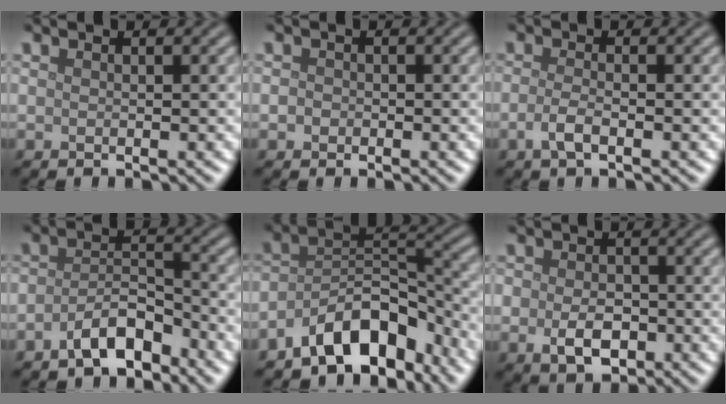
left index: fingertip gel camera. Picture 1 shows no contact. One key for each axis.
{"total": 0.8, "fx": -0.2, "fy": 0.8, "fz": 0.2, "tx": -0.001, "ty": -0.005, "tz": -0.008}
{"total": 1.8, "fx": -0.8, "fy": 0.6, "fz": 1.5, "tx": -0.035, "ty": -0.001, "tz": -0.020}
{"total": 4.5, "fx": -3.0, "fy": 2.0, "fz": 2.7, "tx": -0.044, "ty": 0.008, "tz": -0.058}
{"total": 9.2, "fx": -6.3, "fy": 4.4, "fz": 5.0, "tx": -0.060, "ty": 0.007, "tz": -0.118}
{"total": 4.1, "fx": -1.1, "fy": 2.9, "fz": 2.7, "tx": -0.050, "ty": -0.010, "tz": -0.023}